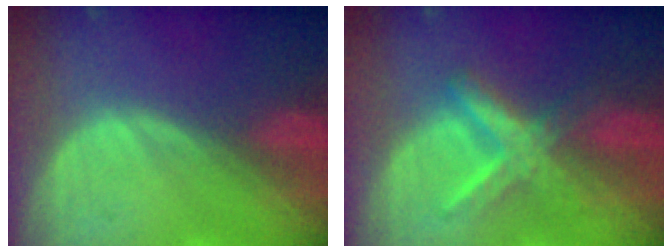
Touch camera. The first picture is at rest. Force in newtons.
{"total": 6.3, "press": 6.3, "slide": 0.2}